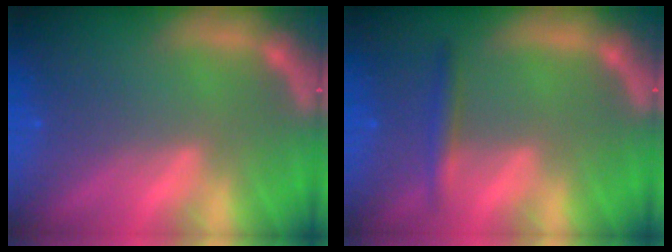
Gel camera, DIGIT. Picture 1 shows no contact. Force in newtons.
{"total": 1.9}